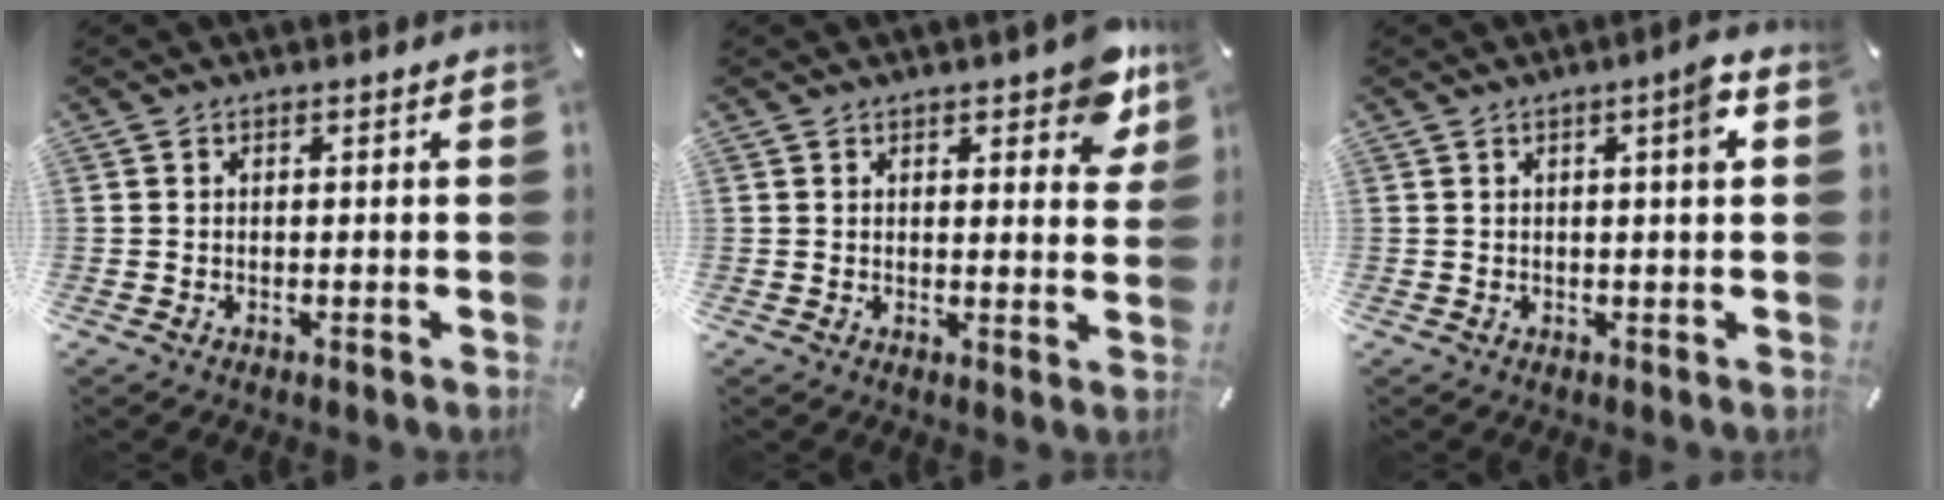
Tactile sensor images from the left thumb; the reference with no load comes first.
{"total": 7.2, "force": [4.7, 3.1, 4.5], "torque": [-0.043, -0.029, 0.076]}
{"total": 4.5, "force": [1.3, 0.4, 4.3], "torque": [-0.059, -0.008, 0.013]}